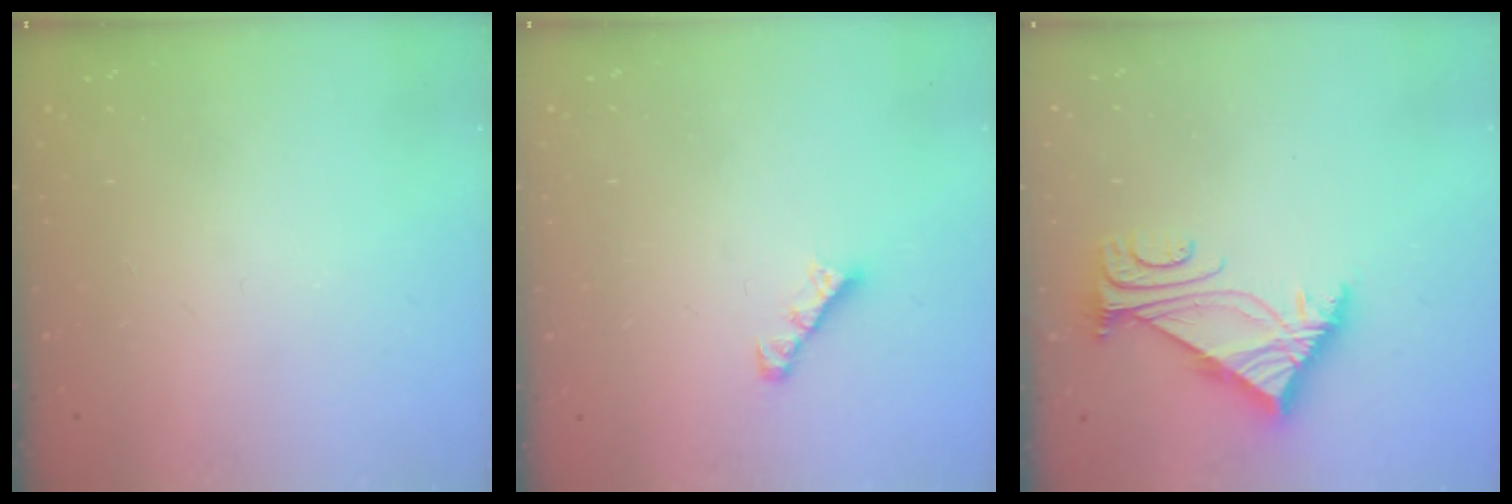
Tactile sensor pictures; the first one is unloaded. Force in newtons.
{"total": 3.0, "press": 3.0, "slide": 0.4}
{"total": 5.4, "press": 5.3, "slide": 0.9}